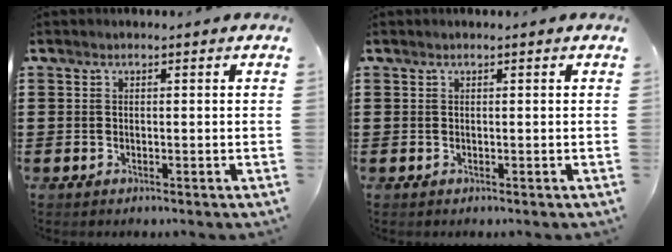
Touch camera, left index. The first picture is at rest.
{"total": 0.0}